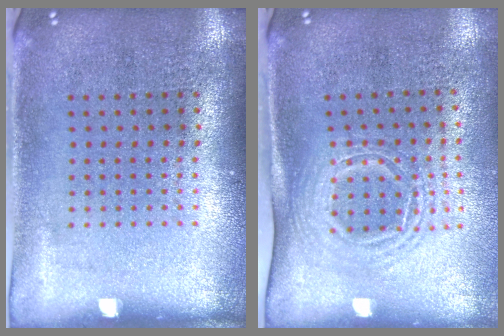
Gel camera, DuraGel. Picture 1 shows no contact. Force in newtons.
{"total": 1.6, "press": 1.2, "slide": 1.1}